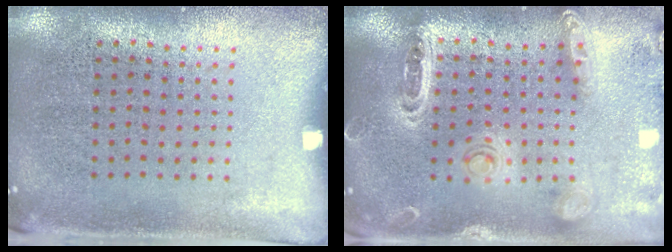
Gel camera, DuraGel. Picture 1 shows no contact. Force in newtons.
{"total": 1.3, "press": 1.3, "slide": 0.1}